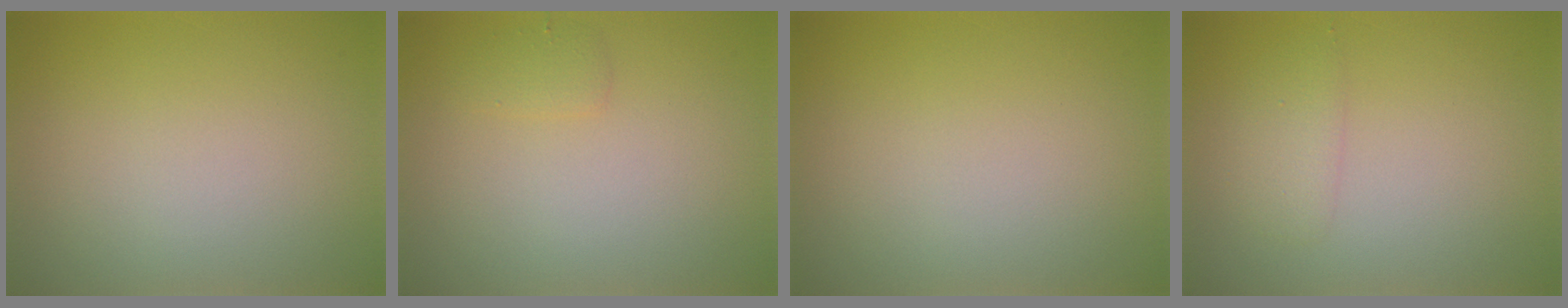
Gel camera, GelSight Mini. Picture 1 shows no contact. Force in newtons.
{"total": 1.0, "press": 0.9, "slide": 0.1}
{"total": 0.0}
{"total": 1.4, "press": 1.4, "slide": 0.1}